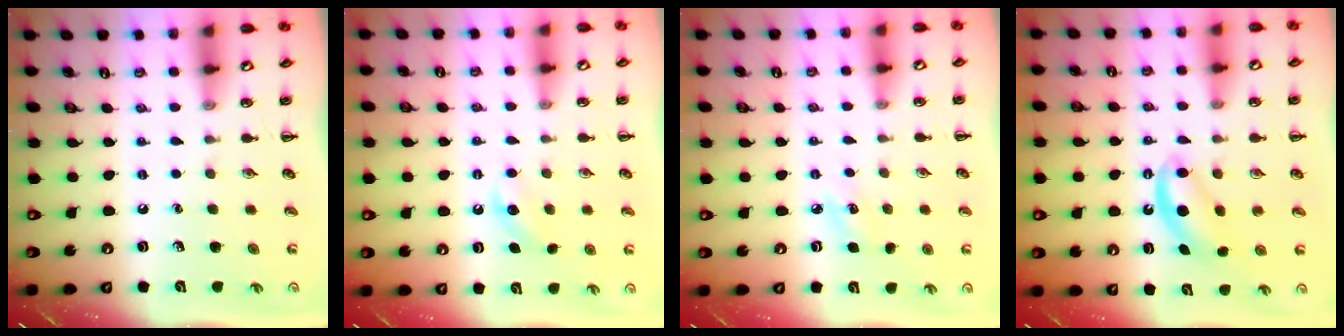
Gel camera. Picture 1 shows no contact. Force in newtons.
{"total": 5.7, "press": 5.5, "slide": 1.6}
{"total": 4.8, "press": 4.6, "slide": 1.3}
{"total": 5.4, "press": 5.4, "slide": 0.9}